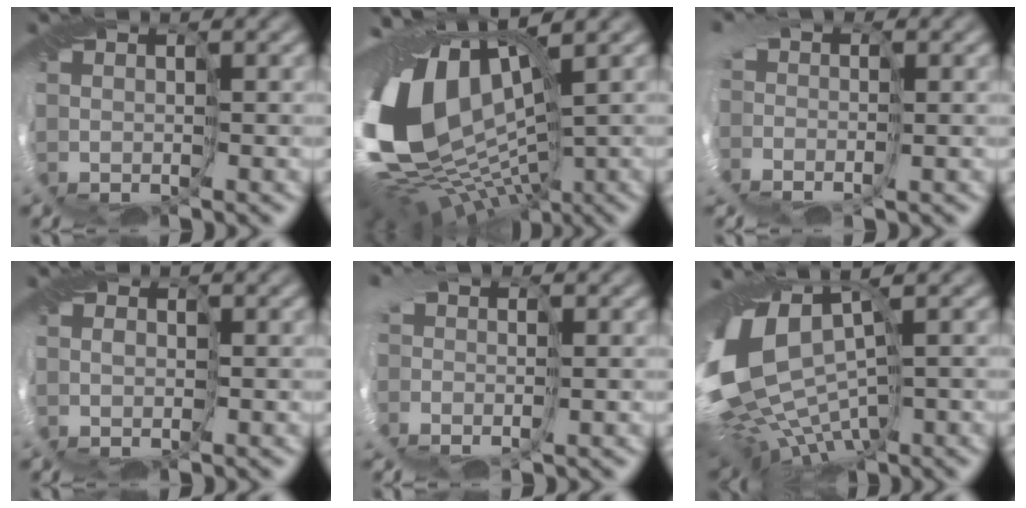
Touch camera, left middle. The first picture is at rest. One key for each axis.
{"total": 16.9, "fx": 0.5, "fy": 10.3, "fz": 13.4, "tx": -0.276, "ty": -0.013, "tz": 0.018}
{"total": 3.3, "fx": -1.1, "fy": 2.3, "fz": 2.0, "tx": -0.030, "ty": 0.000, "tz": -0.014}
{"total": 1.0, "fx": -0.2, "fy": 0.9, "fz": 0.3, "tx": 0.003, "ty": 0.002, "tz": -0.006}
{"total": 3.1, "fx": -1.0, "fy": 2.2, "fz": 2.0, "tx": -0.030, "ty": 0.002, "tz": -0.016}
{"total": 13.8, "fx": -2.0, "fy": 7.7, "fz": 11.3, "tx": -0.214, "ty": -0.015, "tz": -0.005}